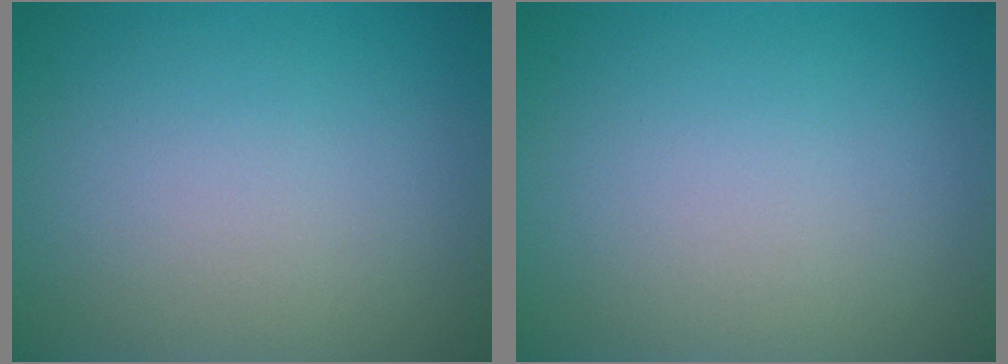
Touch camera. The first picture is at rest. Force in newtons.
{"total": 0.0}